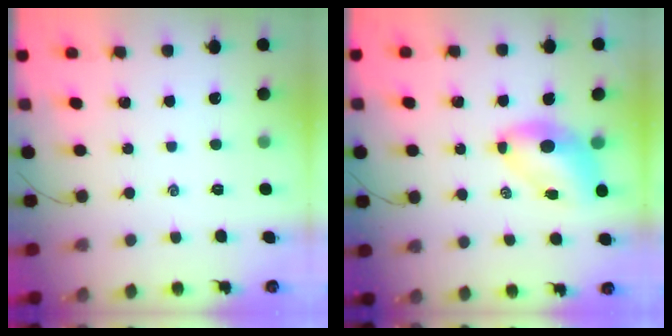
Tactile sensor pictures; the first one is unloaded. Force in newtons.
{"total": 6.7, "press": 6.6, "slide": 1.3}